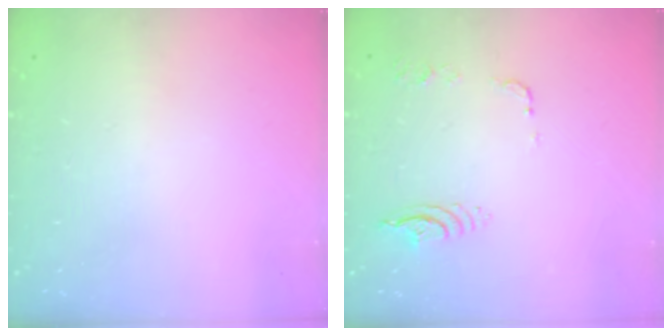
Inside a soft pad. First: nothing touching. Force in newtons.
{"total": 8.3, "press": 8.3, "slide": 0.8}